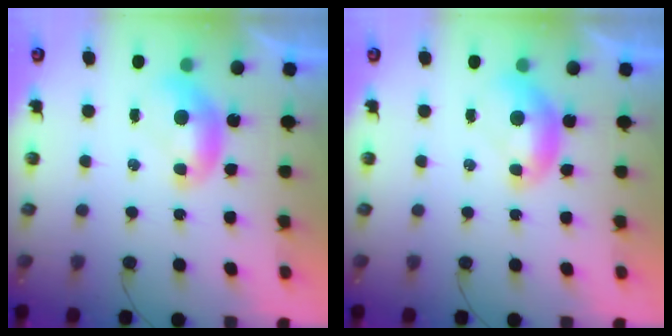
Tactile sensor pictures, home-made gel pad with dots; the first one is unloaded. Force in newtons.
{"total": 0.0}